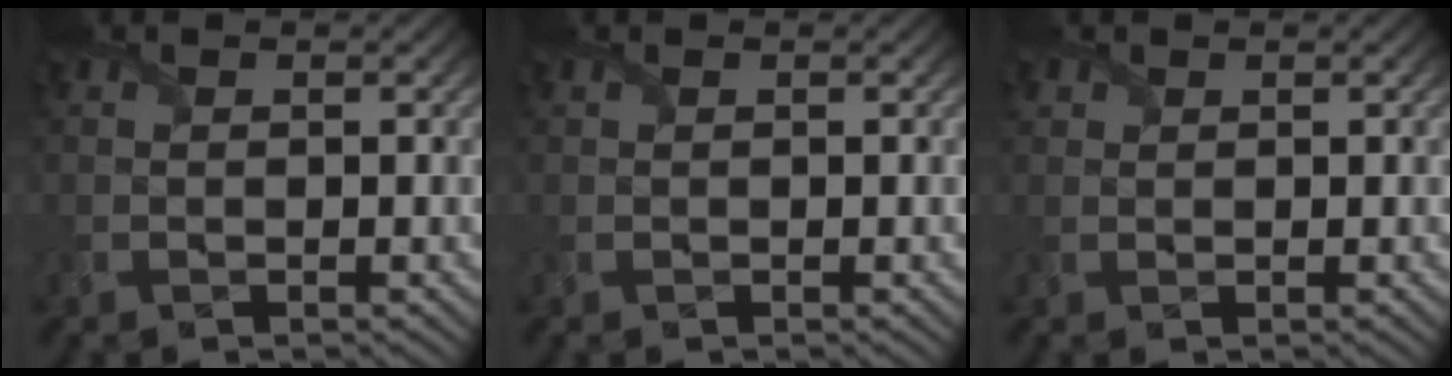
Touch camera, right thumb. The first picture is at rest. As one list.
[{"total": 0.0}, {"total": 0.9, "force": [0.6, 0.6, 0.0], "torque": [-0.002, -0.001, 0.014]}]